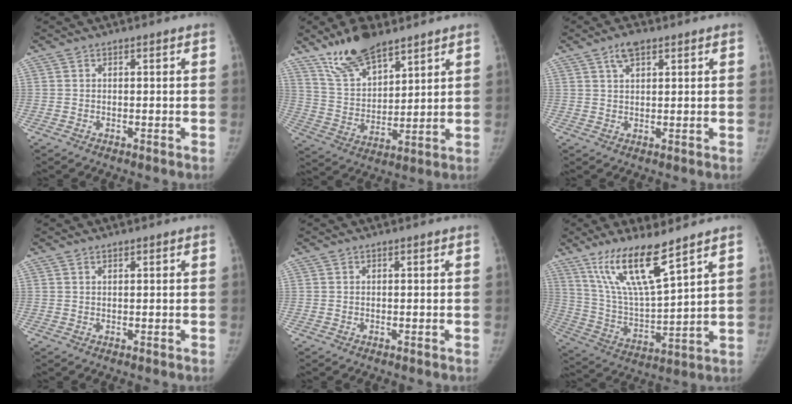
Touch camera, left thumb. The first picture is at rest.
{"total": 13.2, "force": [10.0, 5.2, 6.9], "torque": [-0.102, -0.049, 0.196]}
{"total": 3.9, "force": [2.3, 1.7, 2.6], "torque": [-0.042, -0.003, 0.043]}
{"total": 0.5, "force": [0.4, 0.1, 0.2], "torque": [-0.006, -0.002, 0.008]}
{"total": 0.0}
{"total": 15.0, "force": [10.1, 2.5, 10.8], "torque": [-0.197, -0.059, 0.208]}